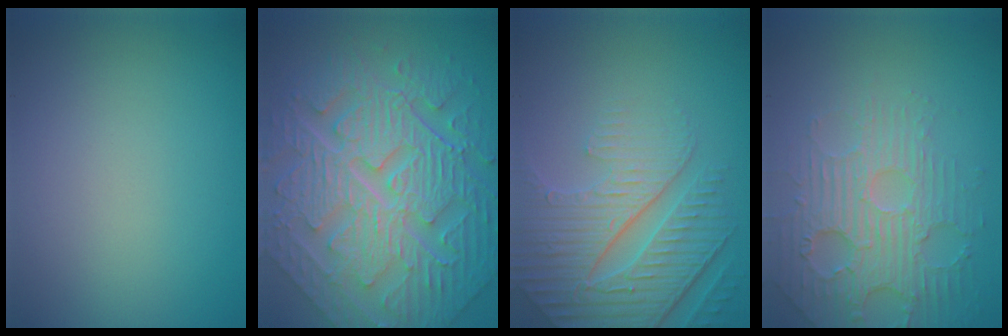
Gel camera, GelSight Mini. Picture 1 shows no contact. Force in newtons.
{"total": 11.5, "press": 7.8, "slide": 8.5}
{"total": 6.9, "press": 5.3, "slide": 4.4}
{"total": 4.5, "press": 4.1, "slide": 2.0}